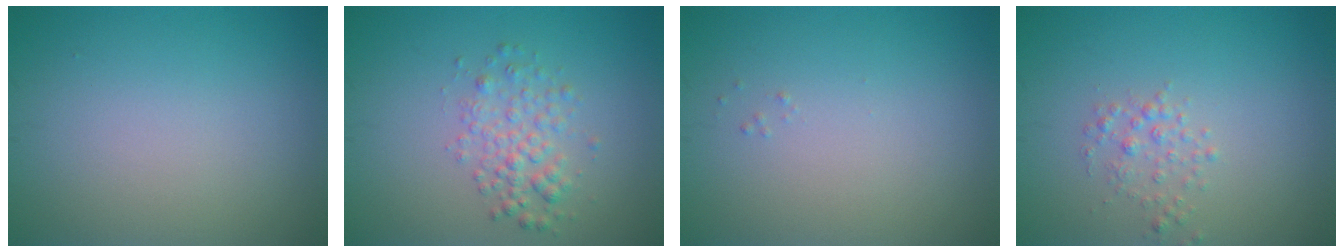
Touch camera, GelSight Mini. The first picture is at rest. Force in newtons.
{"total": 2.6, "press": 2.6, "slide": 0.1}
{"total": 0.0}
{"total": 1.5, "press": 1.5, "slide": 0.0}